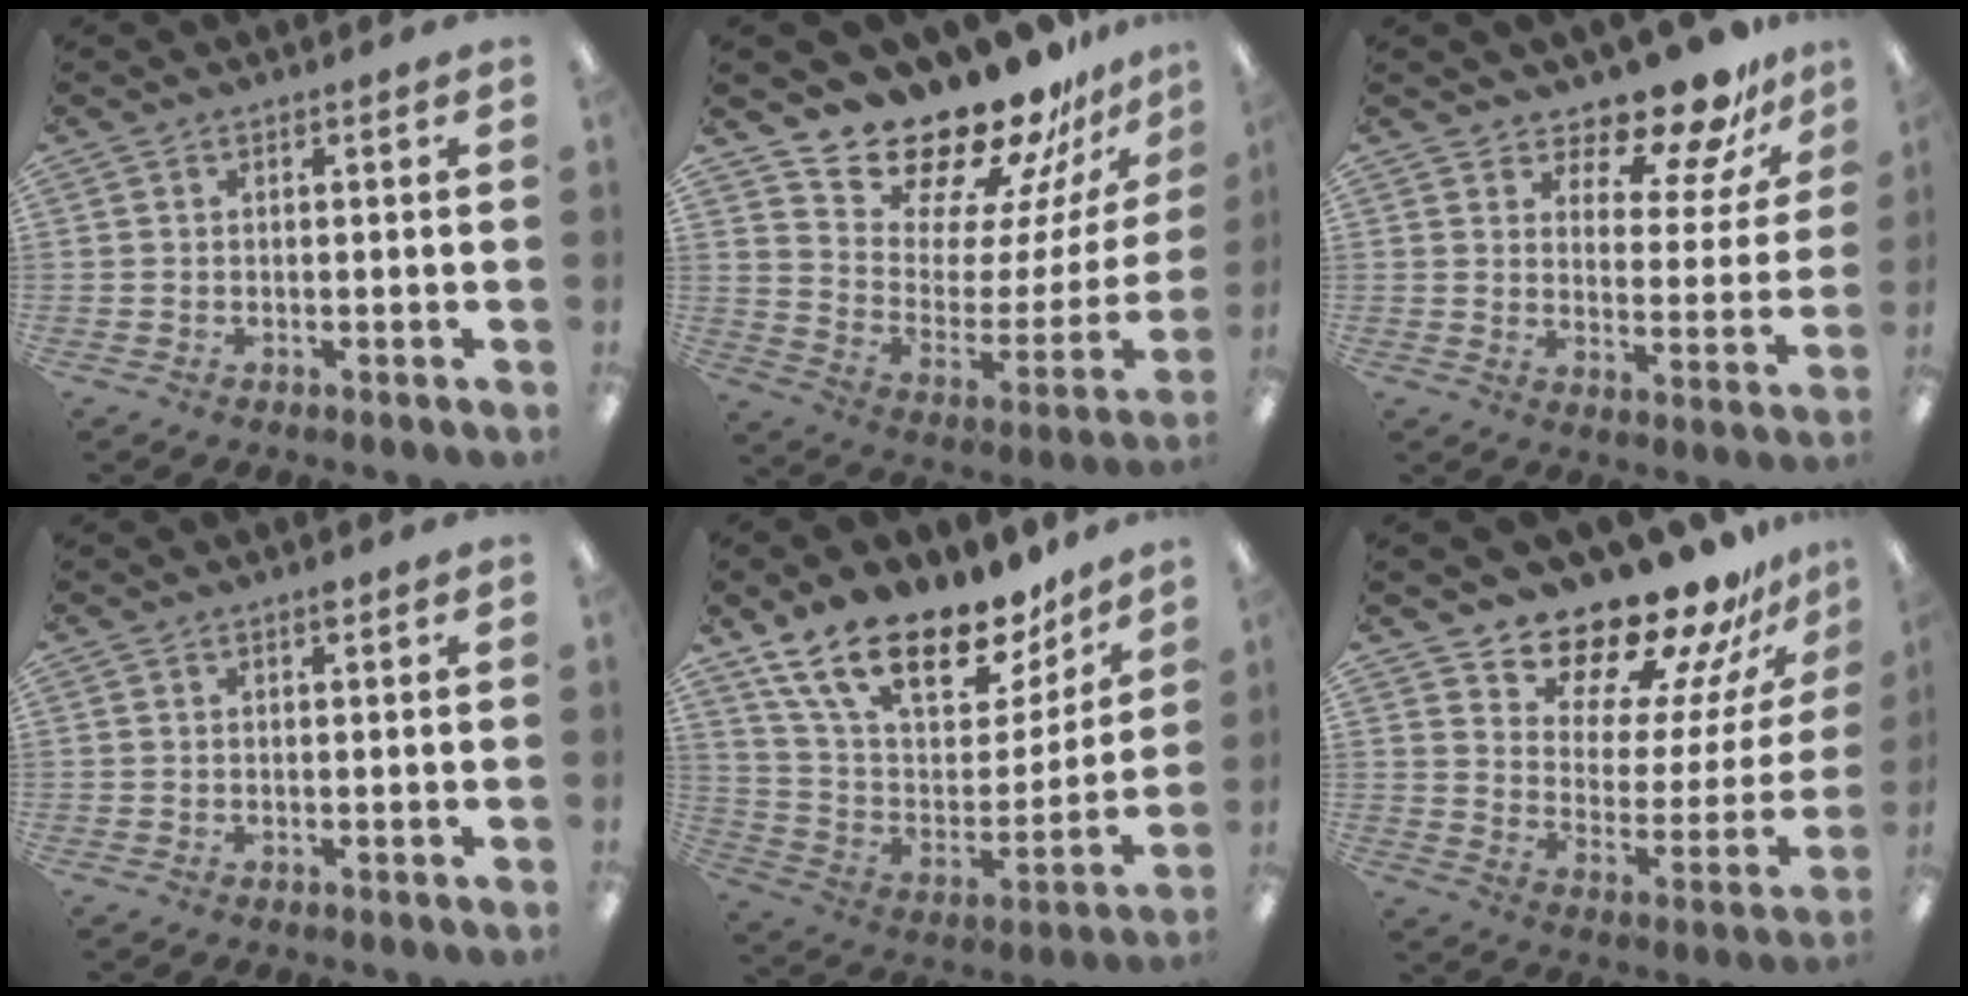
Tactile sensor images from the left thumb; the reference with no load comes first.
{"total": 19.4, "force": [18.4, 4.7, 3.7], "torque": [-0.060, -0.175, 0.318]}
{"total": 12.2, "force": [11.0, 3.7, 3.9], "torque": [-0.067, -0.089, 0.197]}
{"total": 0.9, "force": [0.7, 0.2, 0.6], "torque": [-0.006, -0.002, 0.009]}
{"total": 22.5, "force": [16.3, 9.3, 12.4], "torque": [-0.215, -0.103, 0.289]}
{"total": 16.6, "force": [15.7, 4.0, 3.8], "torque": [-0.064, -0.144, 0.261]}